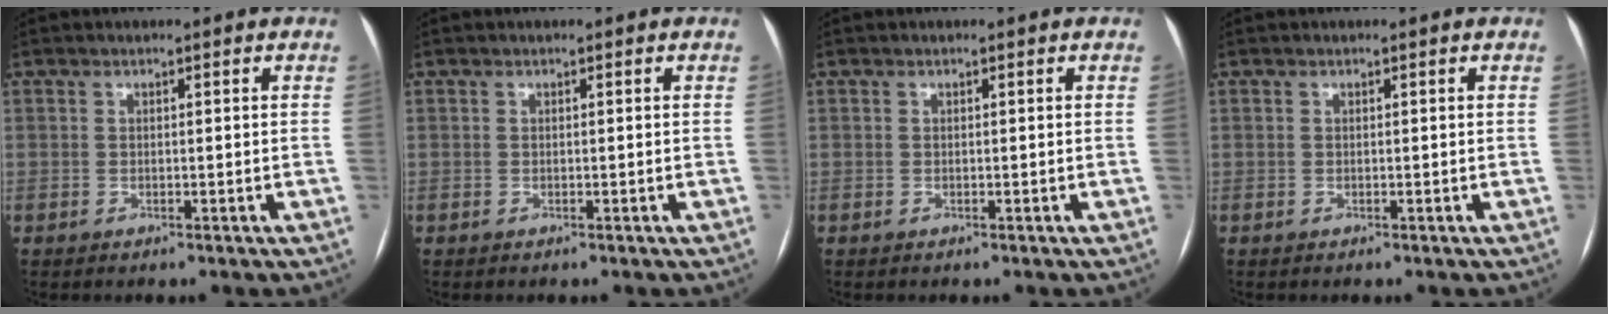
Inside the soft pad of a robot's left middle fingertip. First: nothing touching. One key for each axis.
{"total": 0.0}
{"total": 0.0}
{"total": 0.0}